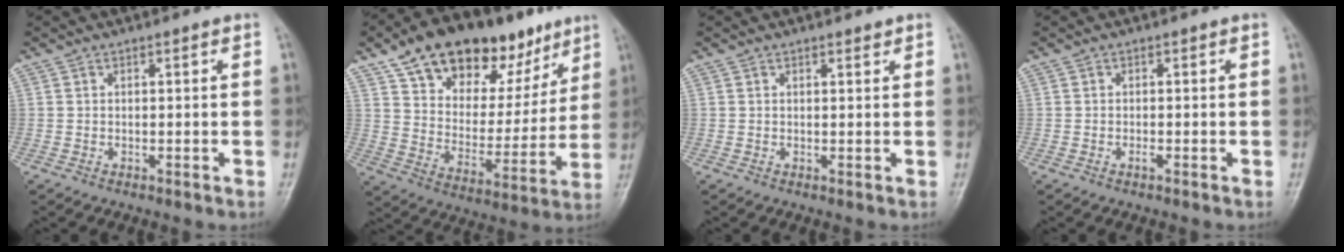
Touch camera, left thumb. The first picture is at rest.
{"total": 24.5, "force": [15.0, 13.1, 14.4], "torque": [-0.184, -0.024, 0.246]}
{"total": 0.9, "force": [0.7, 0.3, 0.4], "torque": [-0.006, -0.005, 0.011]}
{"total": 0.7, "force": [-0.4, 0.3, 0.5], "torque": [-0.010, 0.003, -0.007]}